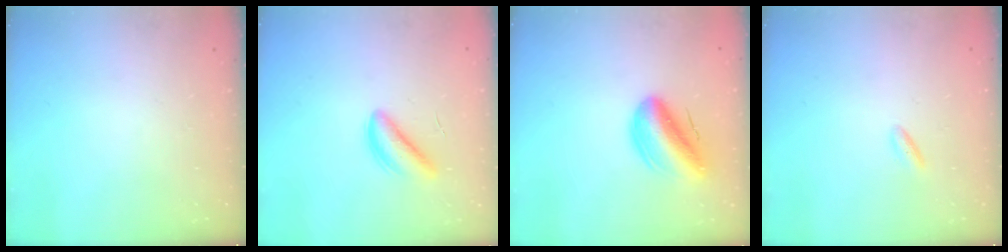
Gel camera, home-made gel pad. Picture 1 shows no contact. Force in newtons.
{"total": 4.8, "press": 4.7, "slide": 1.2}
{"total": 13.7, "press": 13.2, "slide": 3.3}
{"total": 2.3, "press": 2.2, "slide": 0.4}